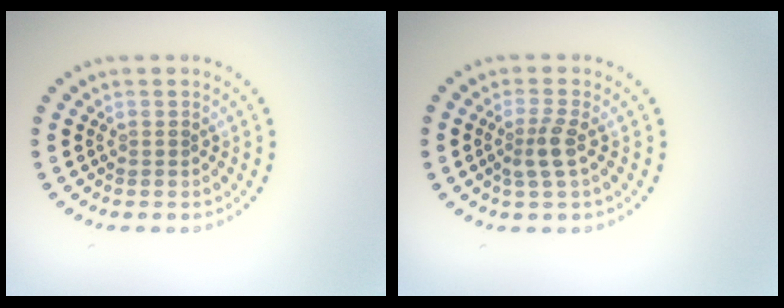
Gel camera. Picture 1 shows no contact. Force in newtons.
{"total": 2.2, "press": 1.9, "slide": 1.1}